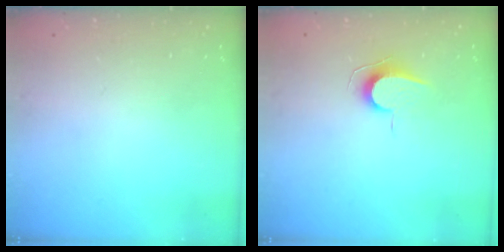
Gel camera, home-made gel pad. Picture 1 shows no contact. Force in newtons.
{"total": 7.0, "press": 7.0, "slide": 0.7}